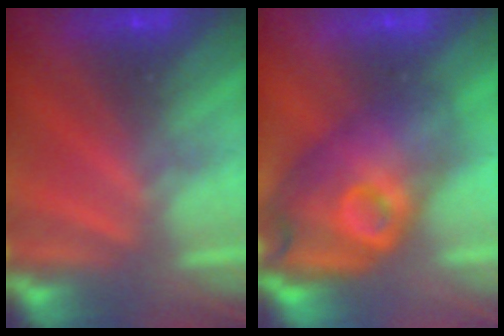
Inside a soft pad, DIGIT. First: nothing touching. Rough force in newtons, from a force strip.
{"total": 4.5}